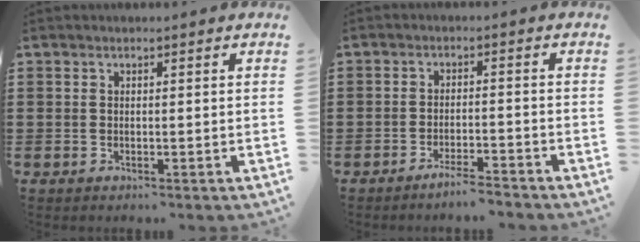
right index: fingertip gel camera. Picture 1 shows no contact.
{"total": 3.1, "force": [-2.9, 0.0, 1.0], "torque": [-0.017, 0.003, -0.057]}